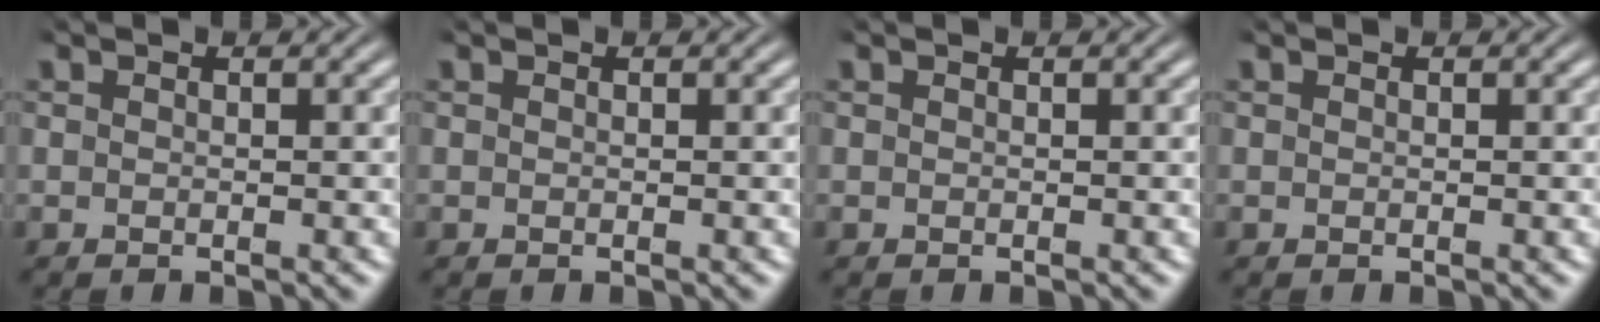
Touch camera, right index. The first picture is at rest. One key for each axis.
{"total": 0.0}
{"total": 0.0}
{"total": 0.0}